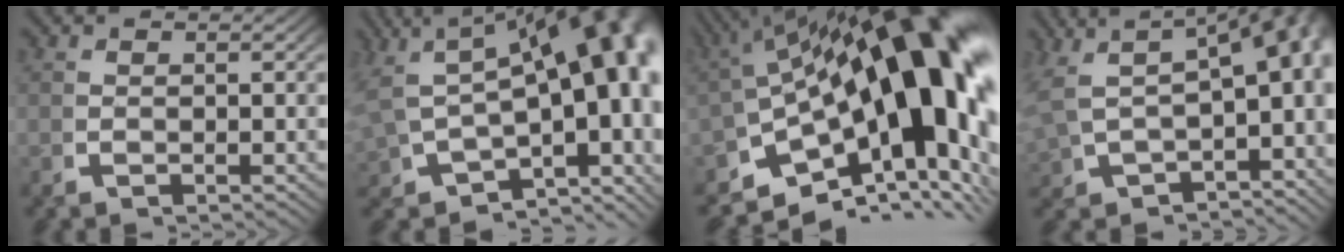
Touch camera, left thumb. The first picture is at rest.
{"total": 19.0, "force": [1.7, 11.0, 15.4], "torque": [-0.204, -0.018, 0.035]}
{"total": 23.7, "force": [-0.6, 13.0, 19.8], "torque": [-0.285, -0.032, 0.002]}
{"total": 12.2, "force": [1.9, 6.5, 10.1], "torque": [-0.122, 0.008, 0.035]}